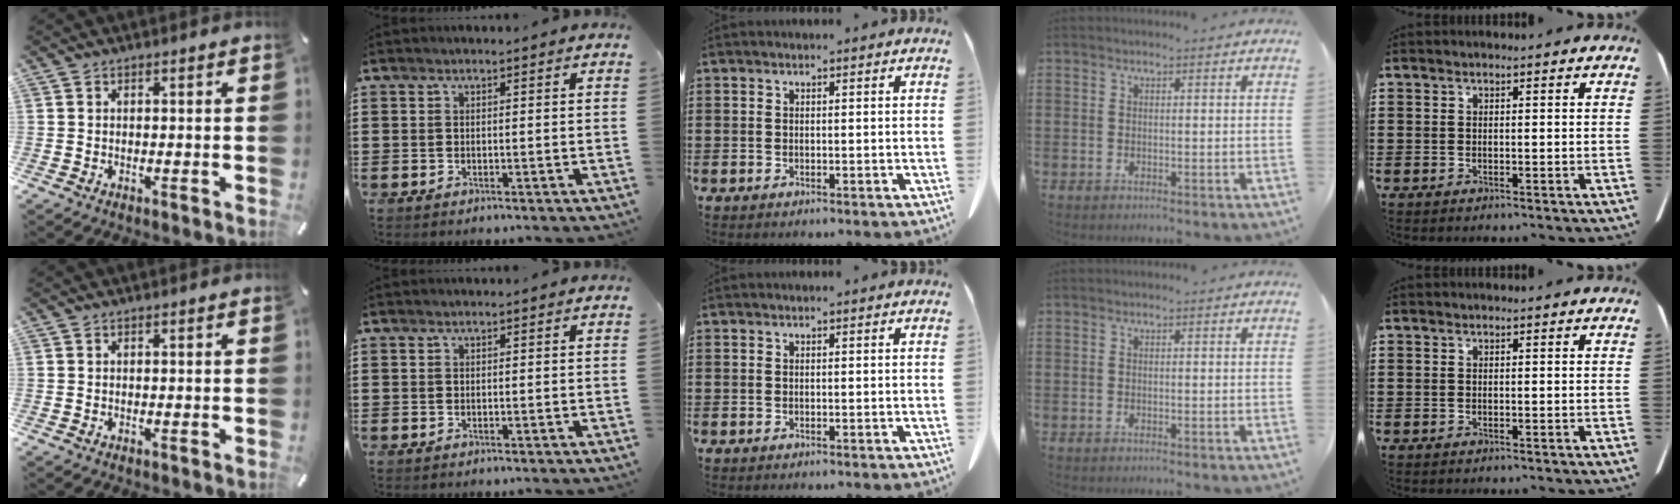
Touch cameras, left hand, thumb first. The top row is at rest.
{}